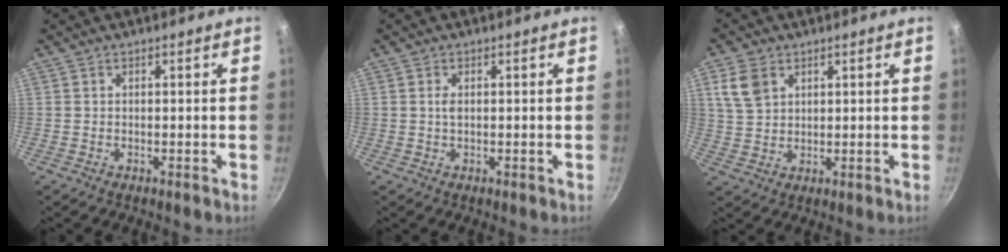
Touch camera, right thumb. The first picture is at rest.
{"total": 1.2, "force": [0.2, 0.6, 1.1], "torque": [-0.021, 0.001, 0.003]}
{"total": 6.4, "force": [2.8, 4.5, 3.6], "torque": [-0.058, 0.000, 0.061]}